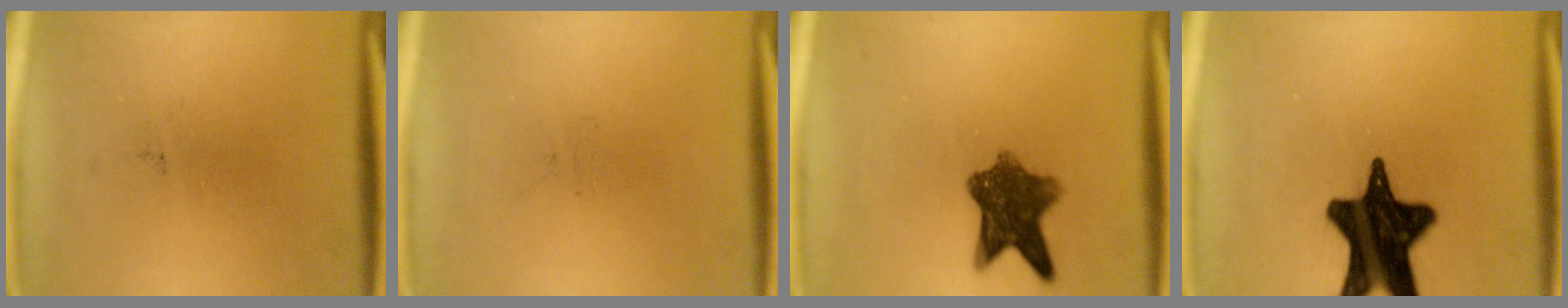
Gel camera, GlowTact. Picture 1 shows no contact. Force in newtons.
{"total": 0.0}
{"total": 8.5}
{"total": 18.9}